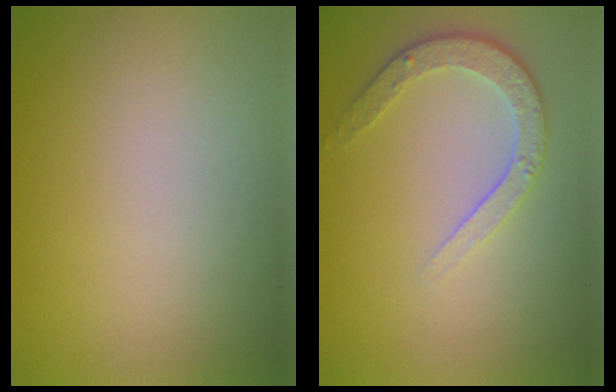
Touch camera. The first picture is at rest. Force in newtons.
{"total": 3.4, "press": 2.7, "slide": 2.1}